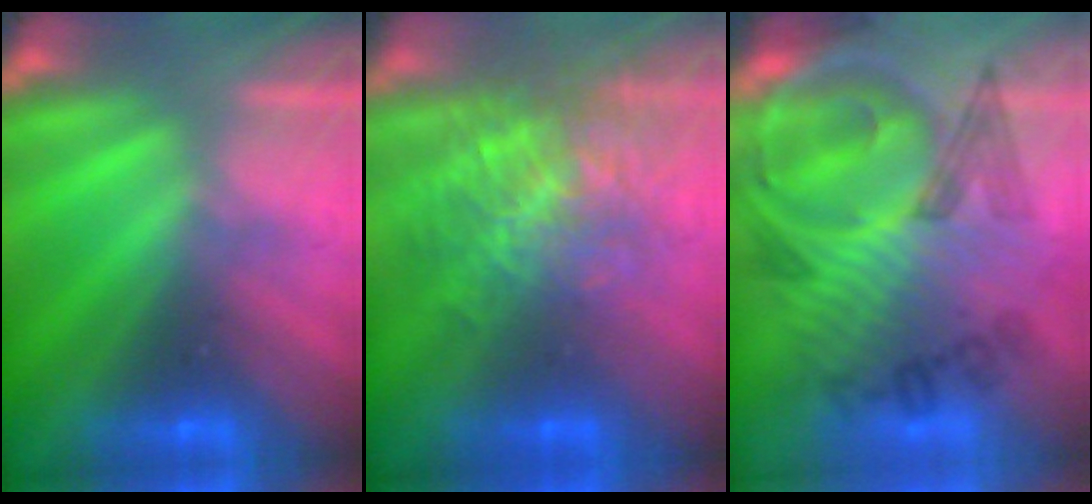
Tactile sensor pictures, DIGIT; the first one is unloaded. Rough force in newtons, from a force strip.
{"total": 7.7}
{"total": 8.1}